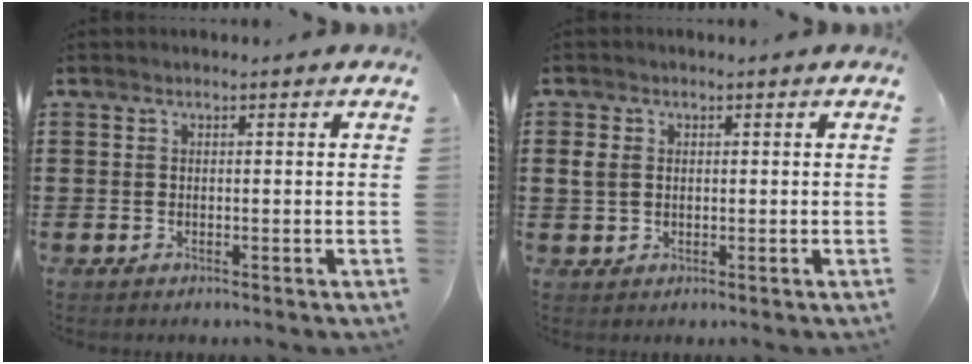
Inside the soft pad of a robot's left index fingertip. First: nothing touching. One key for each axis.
{"total": 1.8, "fx": 0.3, "fy": 1.5, "fz": 1.0, "tx": -0.031, "ty": 0.005, "tz": 0.002}